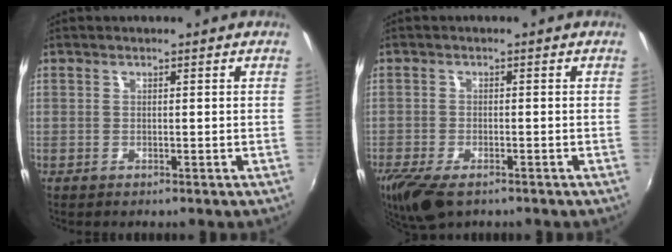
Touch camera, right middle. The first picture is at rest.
{"total": 8.5, "force": [-5.9, 3.3, 5.2], "torque": [-0.125, -0.035, -0.106]}